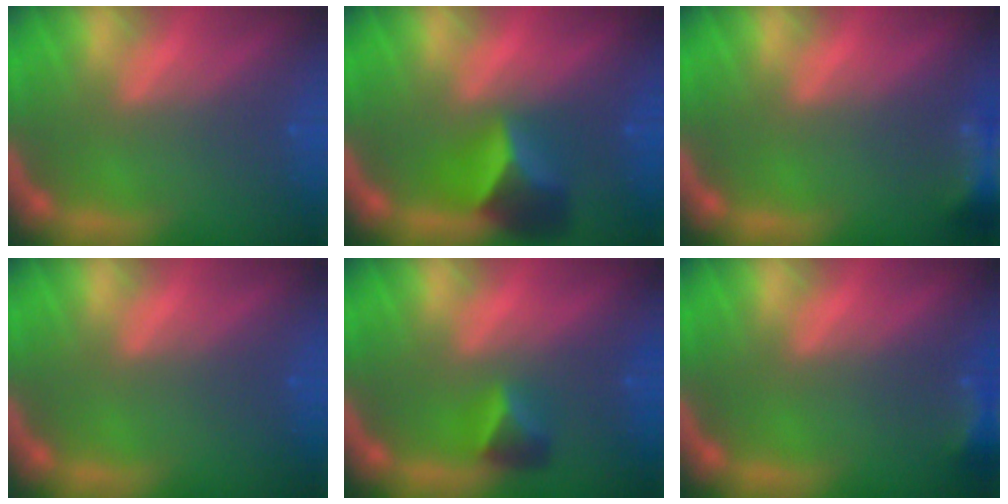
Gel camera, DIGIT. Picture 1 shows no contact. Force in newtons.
{"total": 4.9}
{"total": 5.9}
{"total": 0.0}
{"total": 2.4}
{"total": 3.0}